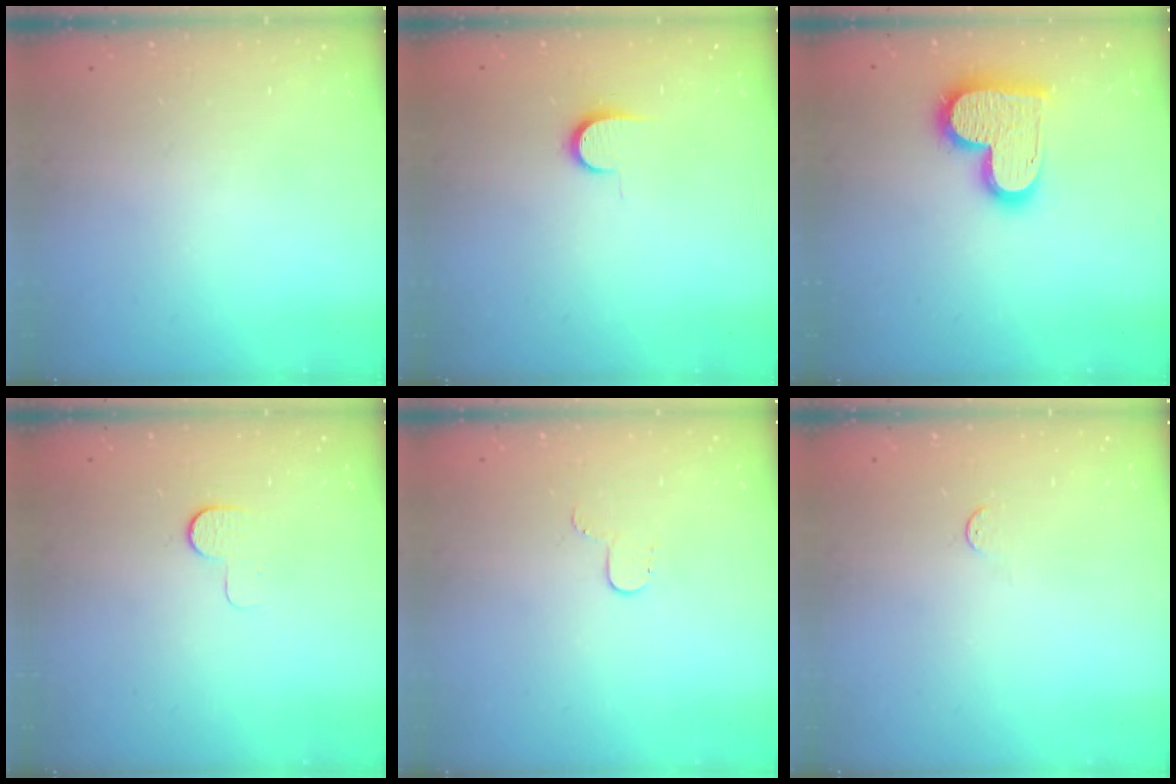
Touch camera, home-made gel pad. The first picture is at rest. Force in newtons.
{"total": 6.7, "press": 6.7, "slide": 0.7}
{"total": 16.6, "press": 16.5, "slide": 1.2}
{"total": 6.5, "press": 6.5, "slide": 0.5}
{"total": 3.2, "press": 3.2, "slide": 0.3}
{"total": 2.9, "press": 2.9, "slide": 0.4}